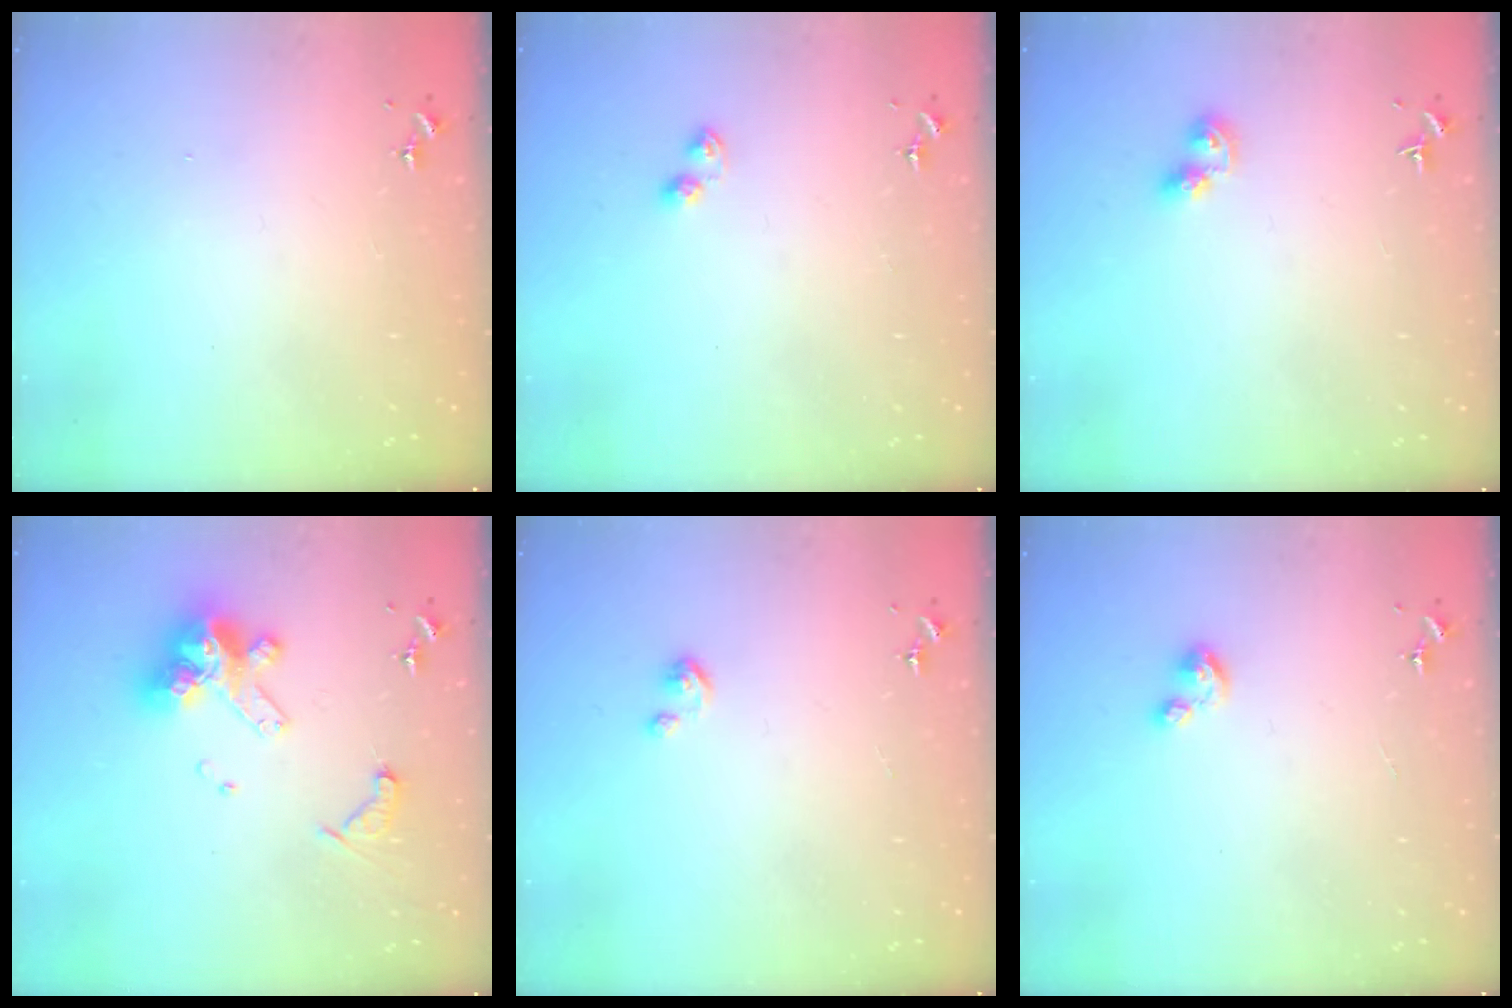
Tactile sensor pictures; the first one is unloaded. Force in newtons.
{"total": 3.7, "press": 3.7, "slide": 0.4}
{"total": 5.9, "press": 5.8, "slide": 0.7}
{"total": 14.8, "press": 14.6, "slide": 2.4}
{"total": 2.7, "press": 2.7, "slide": 0.3}
{"total": 4.2, "press": 4.2, "slide": 0.4}